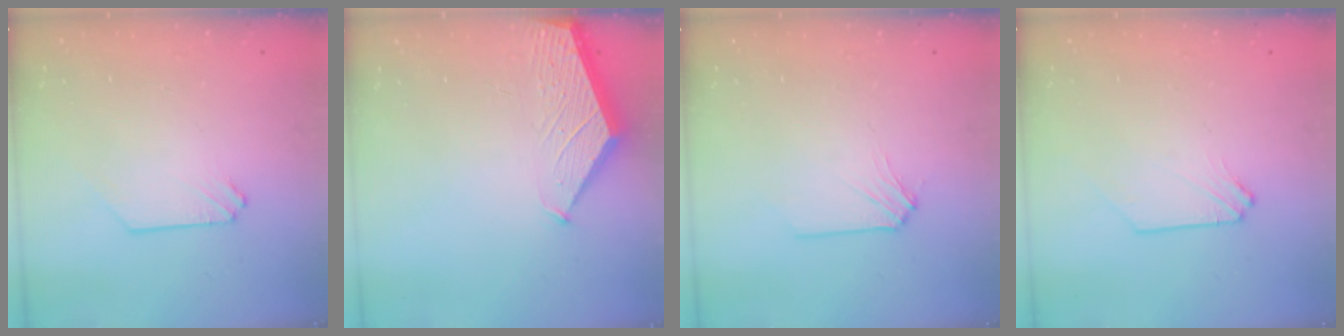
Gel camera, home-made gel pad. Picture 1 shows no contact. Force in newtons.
{"total": 1.6, "press": 1.6, "slide": 0.2}
{"total": 0.6, "press": 0.6, "slide": 0.1}
{"total": 0.0}